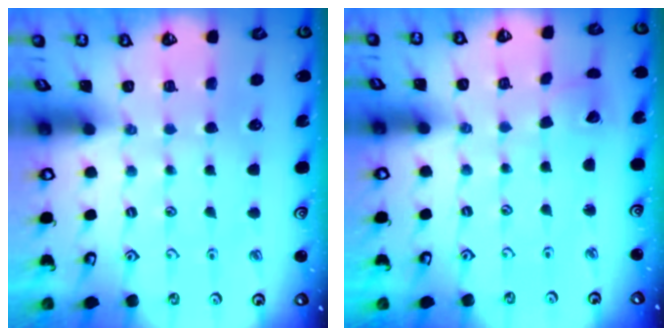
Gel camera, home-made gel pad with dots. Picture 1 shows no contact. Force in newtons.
{"total": 3.0, "press": 2.9, "slide": 0.4}